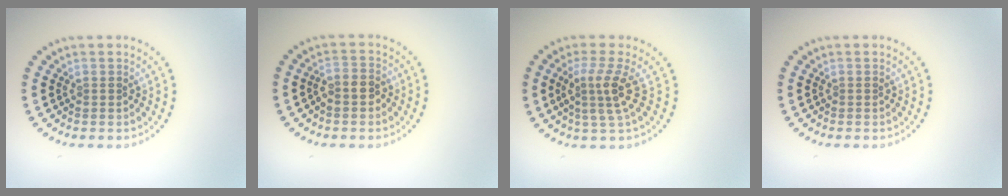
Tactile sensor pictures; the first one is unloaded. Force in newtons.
{"total": 1.9, "press": 1.8, "slide": 0.8}
{"total": 3.1, "press": 2.2, "slide": 2.1}
{"total": 0.0}